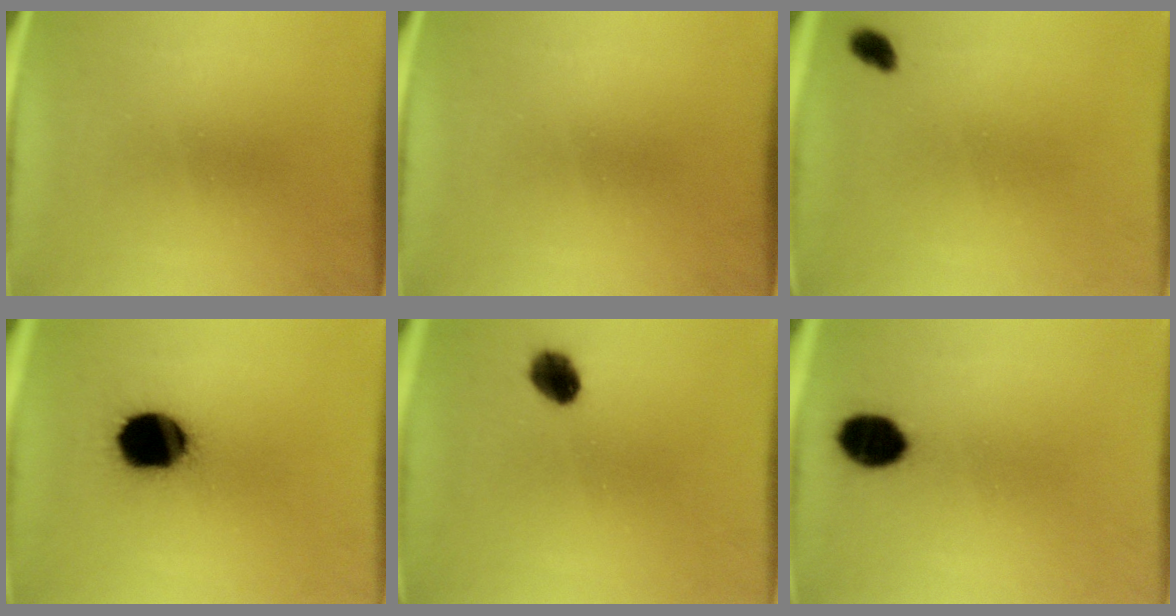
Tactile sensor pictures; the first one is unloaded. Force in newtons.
{"total": 0.0}
{"total": 1.8}
{"total": 17.1}
{"total": 5.5}
{"total": 8.4}